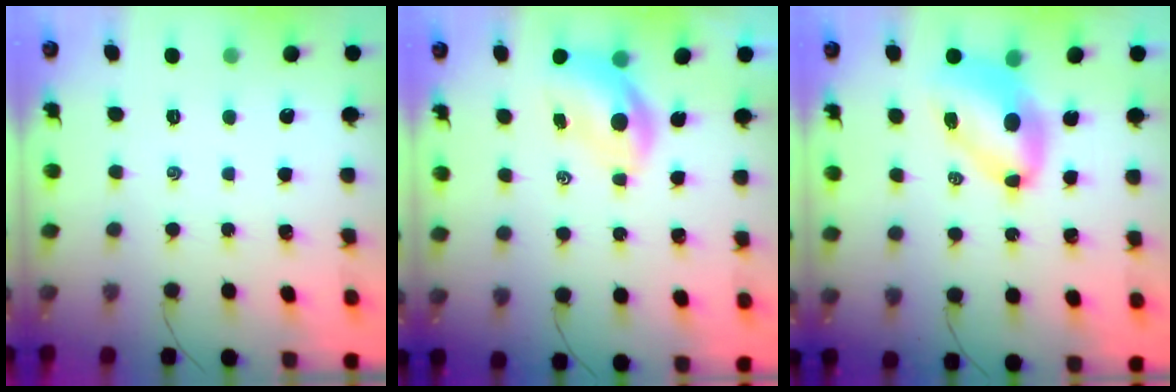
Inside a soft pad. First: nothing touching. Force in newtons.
{"total": 6.7, "press": 6.6, "slide": 0.9}
{"total": 8.5, "press": 8.3, "slide": 1.8}